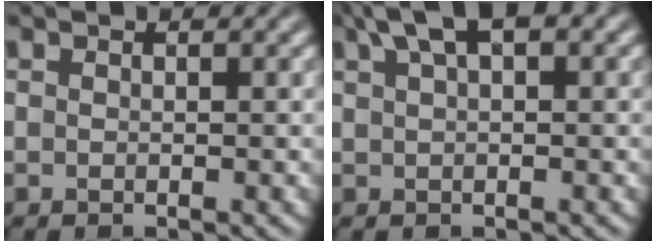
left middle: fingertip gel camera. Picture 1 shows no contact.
{"total": 4.2, "force": [2.4, 1.4, 3.2], "torque": [-0.055, 0.016, 0.040]}